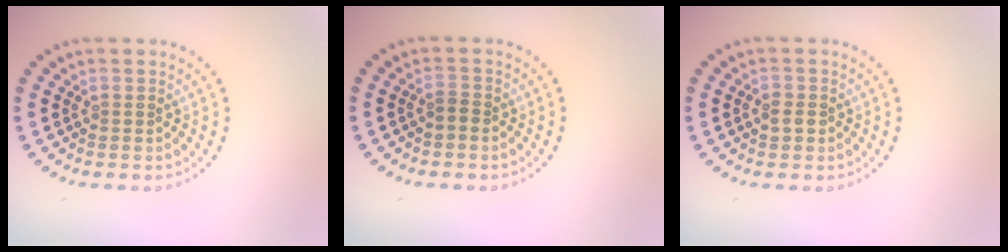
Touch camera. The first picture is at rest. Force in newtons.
{"total": 0.8, "press": 0.5, "slide": 0.6}
{"total": 1.3, "press": 1.2, "slide": 0.3}